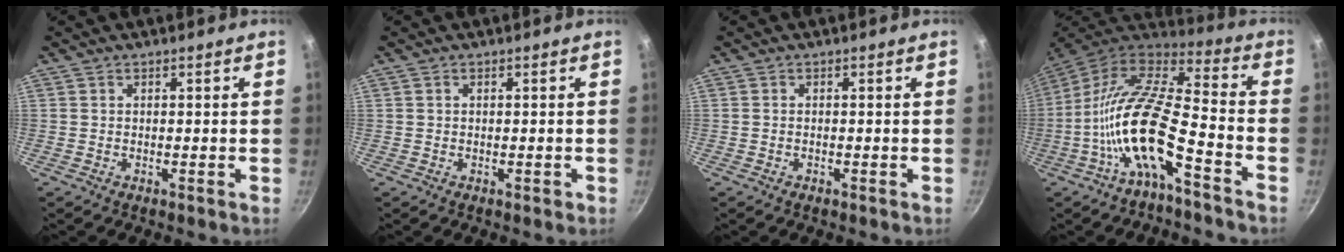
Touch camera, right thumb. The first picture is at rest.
{"total": 0.9, "force": [-0.1, 0.6, 0.7], "torque": [-0.006, 0.004, -0.002]}
{"total": 0.0}
{"total": 17.8, "force": [-7.2, 5.9, 15.2], "torque": [-0.285, 0.058, -0.150]}